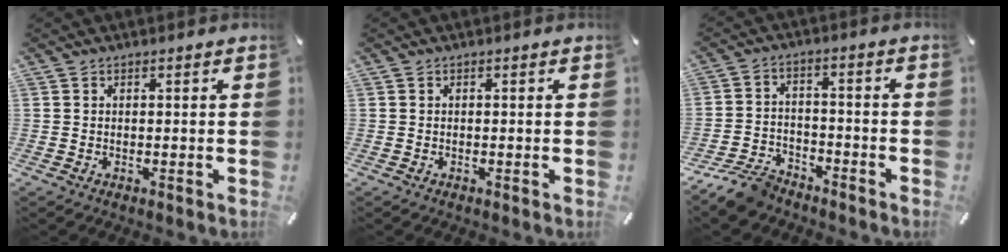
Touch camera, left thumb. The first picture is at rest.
{"total": 0.0}
{"total": 8.5, "force": [-7.2, 3.6, 2.8], "torque": [-0.052, 0.038, -0.135]}